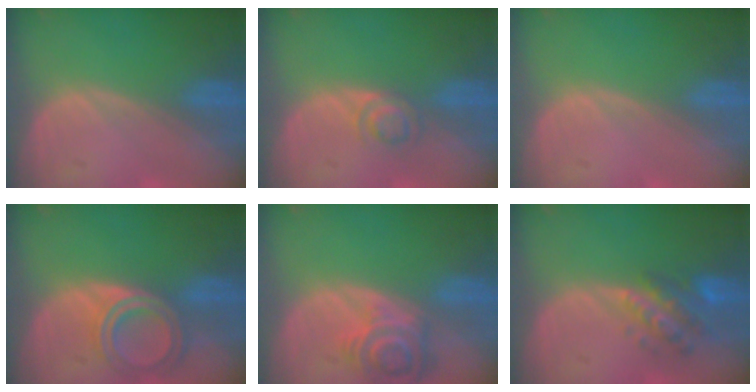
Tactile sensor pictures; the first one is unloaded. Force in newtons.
{"total": 3.0, "press": 2.9, "slide": 0.2}
{"total": 0.0}
{"total": 6.5, "press": 5.8, "slide": 2.9}
{"total": 7.2, "press": 6.6, "slide": 2.8}
{"total": 6.1, "press": 5.9, "slide": 1.5}